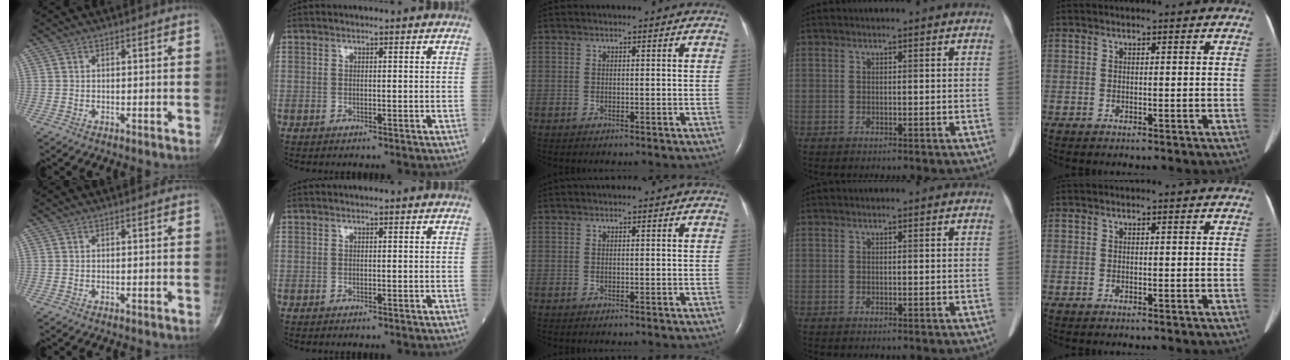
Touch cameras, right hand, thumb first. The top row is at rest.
{}